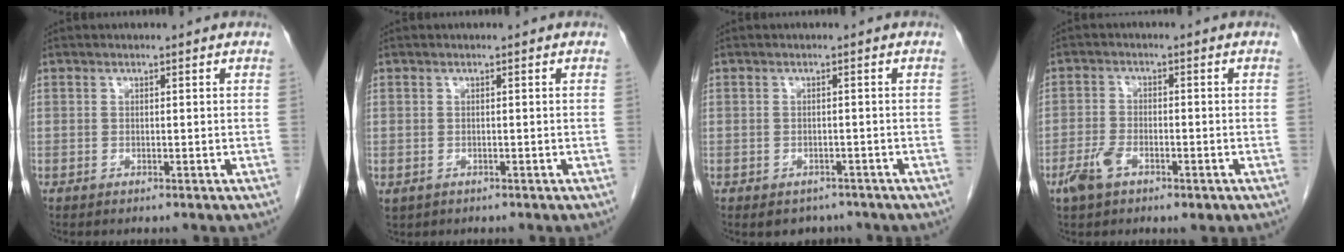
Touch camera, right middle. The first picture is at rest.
{"total": 1.2, "force": [-0.3, 1.0, 0.4], "torque": [-0.010, 0.002, 0.007]}
{"total": 3.2, "force": [-2.5, 1.9, 0.6], "torque": [-0.007, 0.002, -0.030]}
{"total": 5.1, "force": [-2.6, 2.4, 3.7], "torque": [-0.078, -0.002, -0.044]}